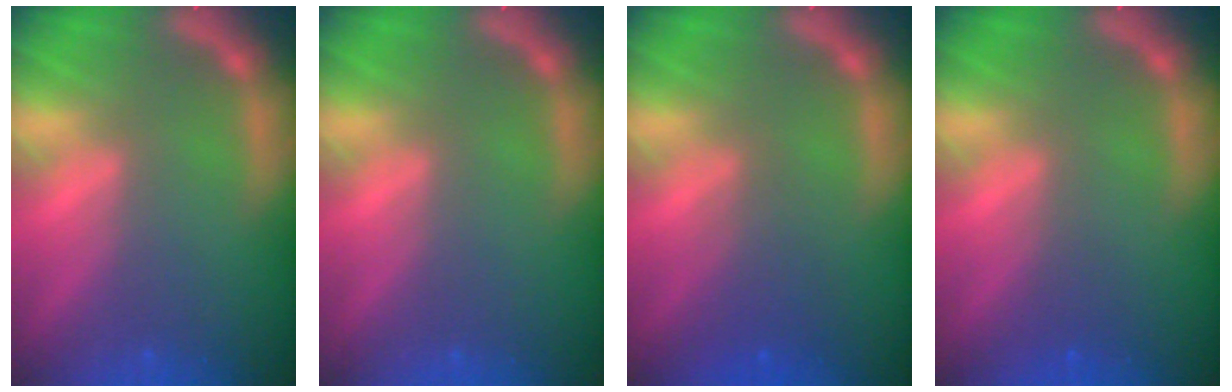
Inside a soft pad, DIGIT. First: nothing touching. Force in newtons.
{"total": 0.0}
{"total": 2.5}
{"total": 1.0}